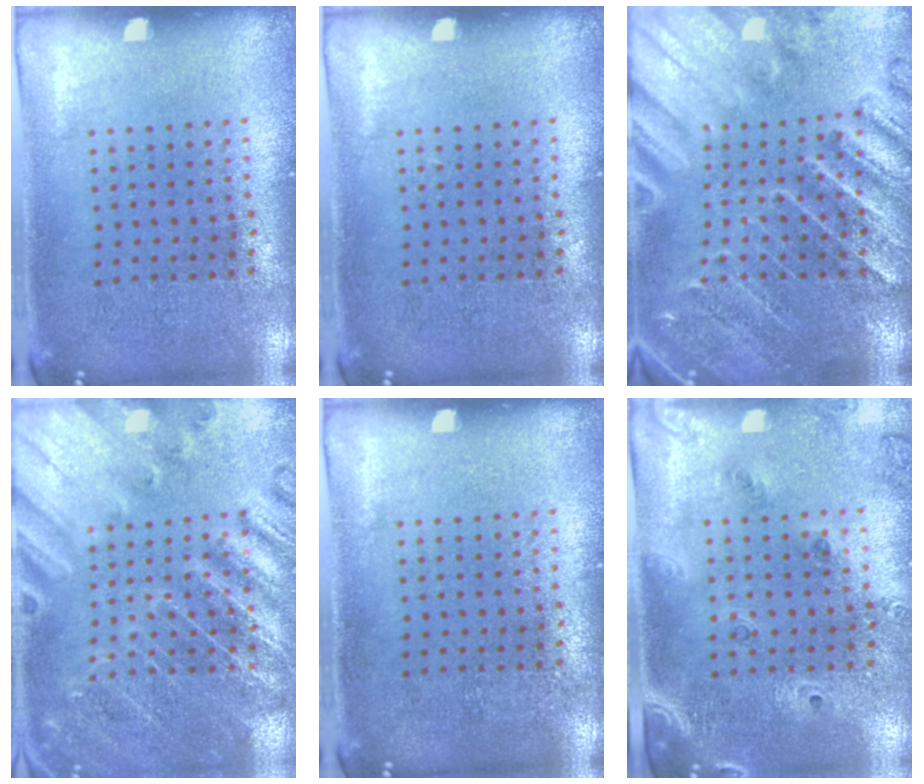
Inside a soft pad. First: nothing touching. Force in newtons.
{"total": 0.0}
{"total": 3.0, "press": 2.9, "slide": 0.8}
{"total": 2.8, "press": 2.8, "slide": 0.4}
{"total": 0.0}
{"total": 1.4, "press": 1.3, "slide": 0.6}